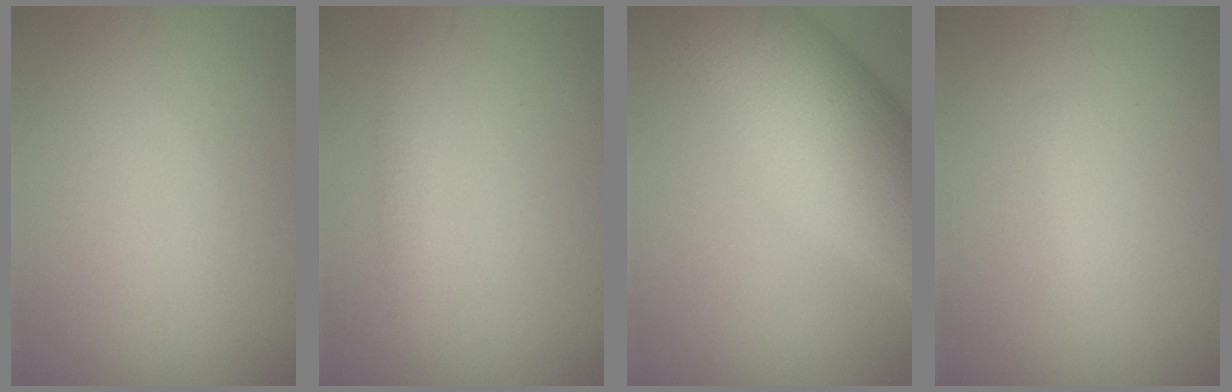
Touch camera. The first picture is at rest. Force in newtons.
{"total": 1.4, "press": 1.4, "slide": 0.0}
{"total": 13.7, "press": 13.7, "slide": 0.3}
{"total": 0.7, "press": 0.7, "slide": 0.0}